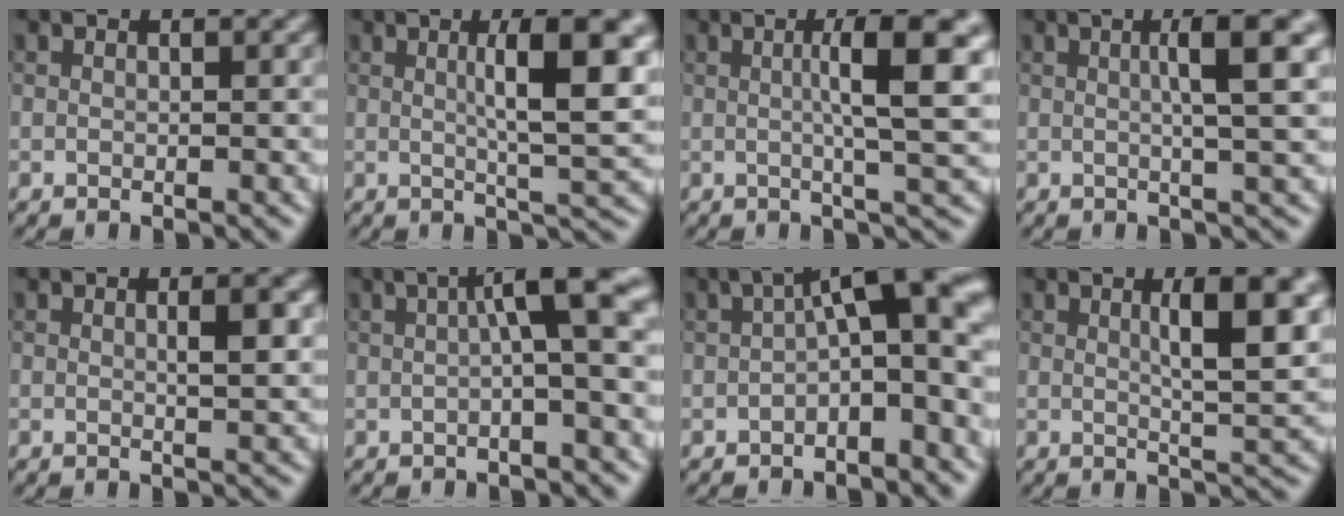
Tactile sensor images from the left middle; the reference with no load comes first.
{"total": 7.6, "force": [1.5, 1.6, 7.3], "torque": [-0.094, 0.006, 0.022]}
{"total": 6.6, "force": [1.0, 1.1, 6.4], "torque": [-0.088, 0.008, 0.012]}
{"total": 5.0, "force": [1.1, 0.7, 4.8], "torque": [-0.068, 0.012, 0.014]}
{"total": 2.1, "force": [0.4, 0.4, 2.0], "torque": [-0.027, 0.002, 0.004]}
{"total": 5.0, "force": [0.6, 0.8, 4.9], "torque": [-0.075, 0.020, 0.002]}
{"total": 6.8, "force": [-0.6, 2.3, 6.4], "torque": [-0.082, 0.023, -0.024]}
{"total": 6.8, "force": [1.7, 1.7, 6.4], "torque": [-0.078, 0.004, 0.026]}